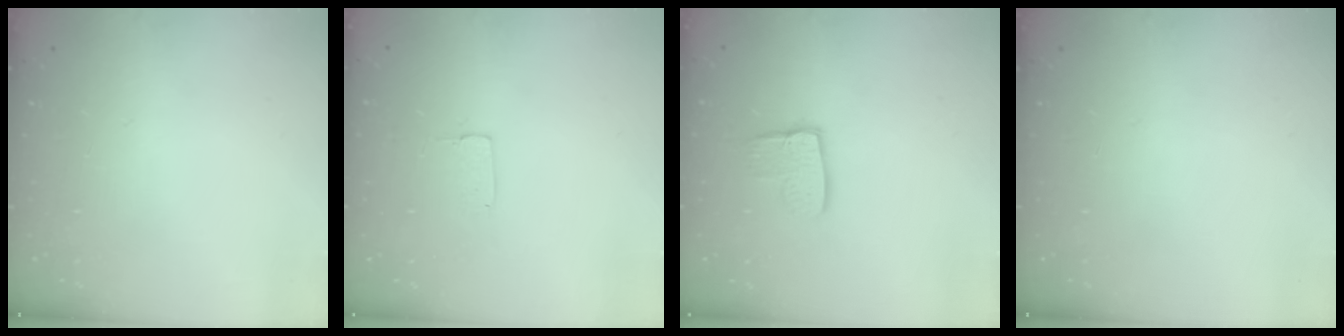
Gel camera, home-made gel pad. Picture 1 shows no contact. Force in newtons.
{"total": 2.9, "press": 2.9, "slide": 0.2}
{"total": 9.5, "press": 9.4, "slide": 0.8}
{"total": 0.0}